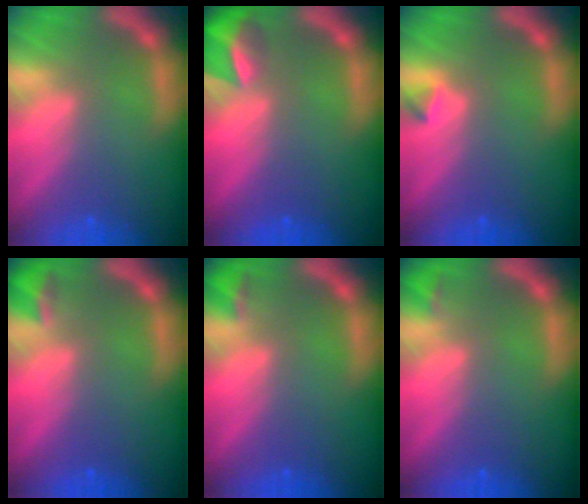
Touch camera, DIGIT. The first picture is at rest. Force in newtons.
{"total": 4.4}
{"total": 0.9}
{"total": 1.9}
{"total": 1.4}
{"total": 0.9}